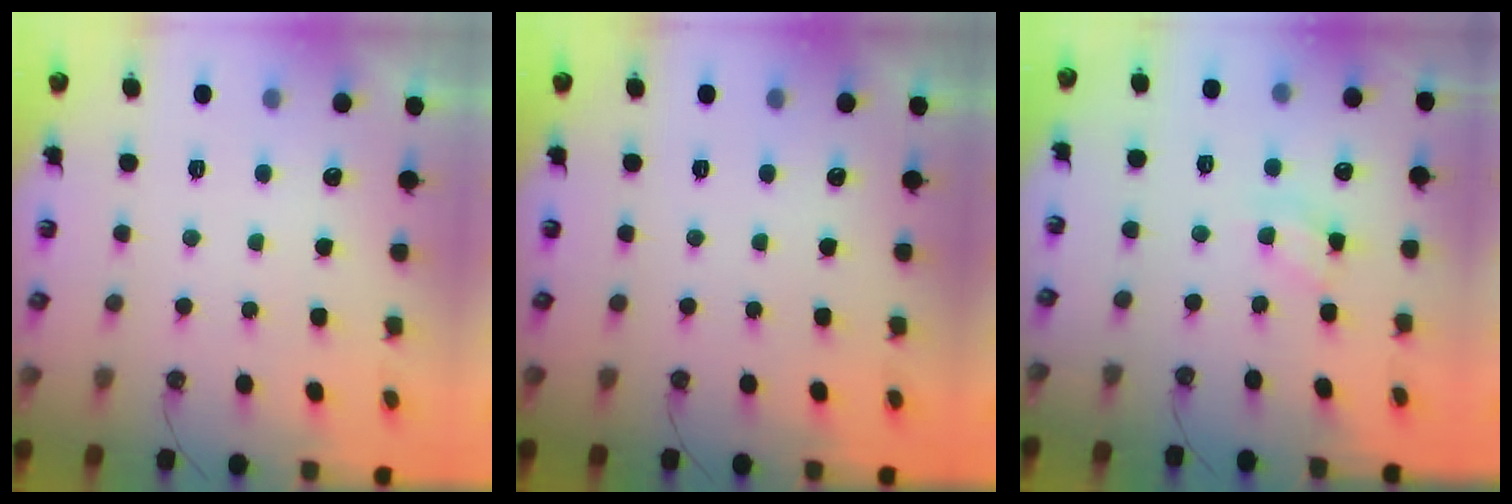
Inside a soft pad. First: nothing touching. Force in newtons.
{"total": 0.0}
{"total": 5.2, "press": 5.2, "slide": 0.4}